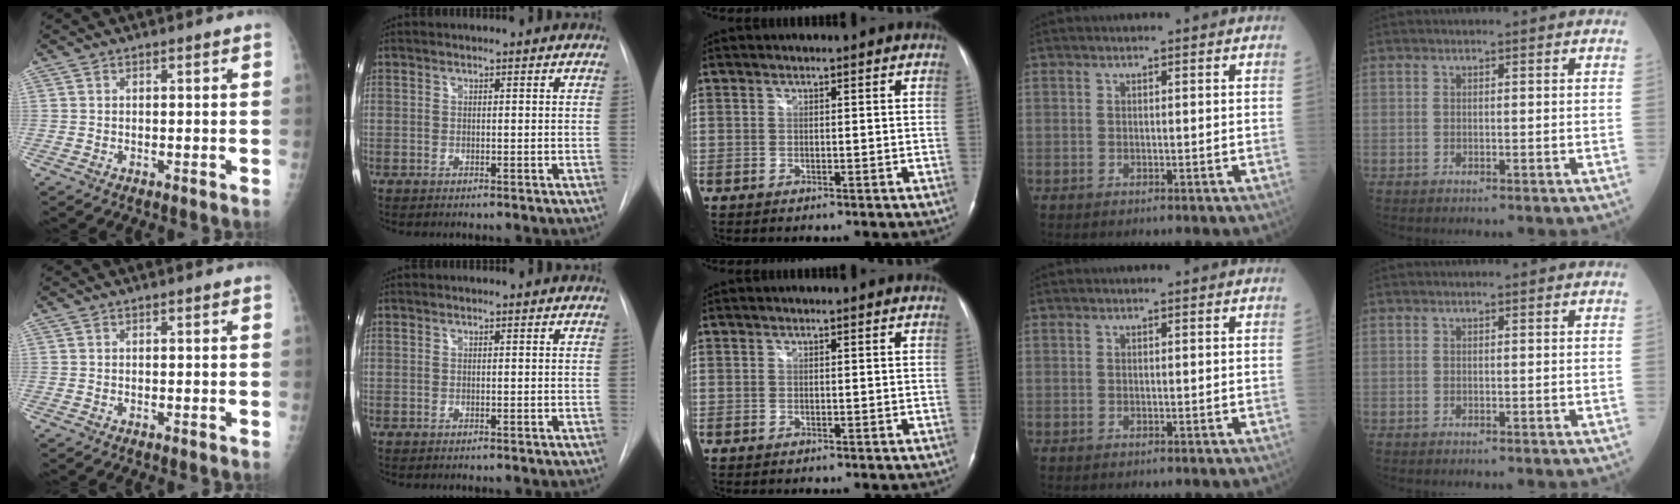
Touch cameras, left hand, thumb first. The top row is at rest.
{}